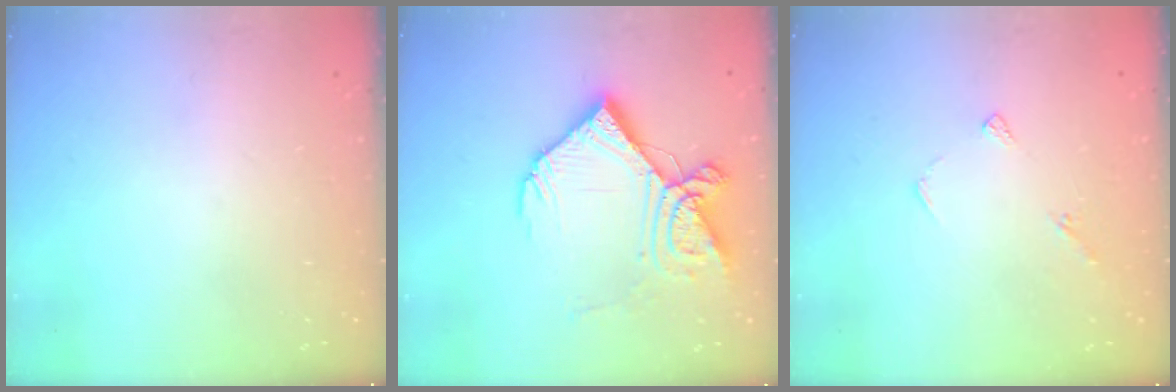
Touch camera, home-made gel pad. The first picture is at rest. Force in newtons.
{"total": 17.2, "press": 17.0, "slide": 2.2}
{"total": 4.7, "press": 4.7, "slide": 0.5}